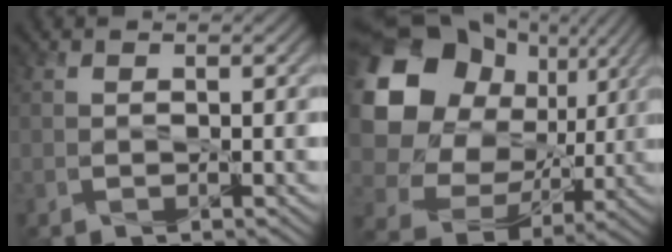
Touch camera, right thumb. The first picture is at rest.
{"total": 18.5, "force": [4.9, 15.1, 9.6], "torque": [-0.250, 0.015, 0.106]}